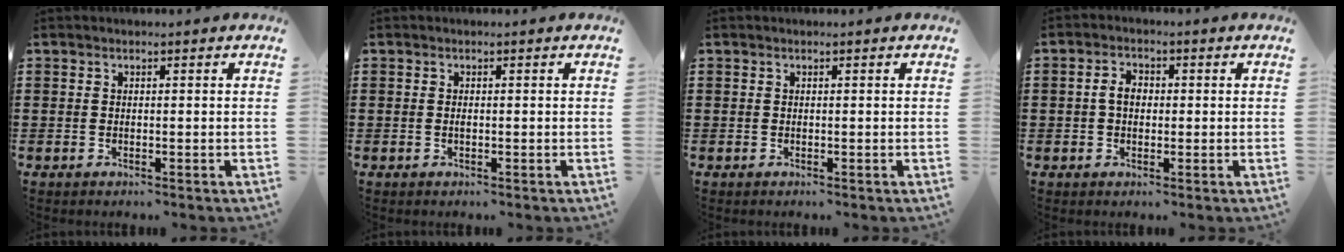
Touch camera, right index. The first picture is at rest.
{"total": 0.6, "force": [-0.1, 0.2, 0.6], "torque": [-0.013, -0.003, -0.001]}
{"total": 0.0}
{"total": 3.0, "force": [0.0, 2.0, 2.2], "torque": [-0.047, 0.008, -0.003]}